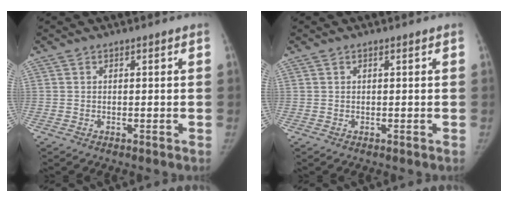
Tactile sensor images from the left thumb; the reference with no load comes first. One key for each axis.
{"total": 0.0}